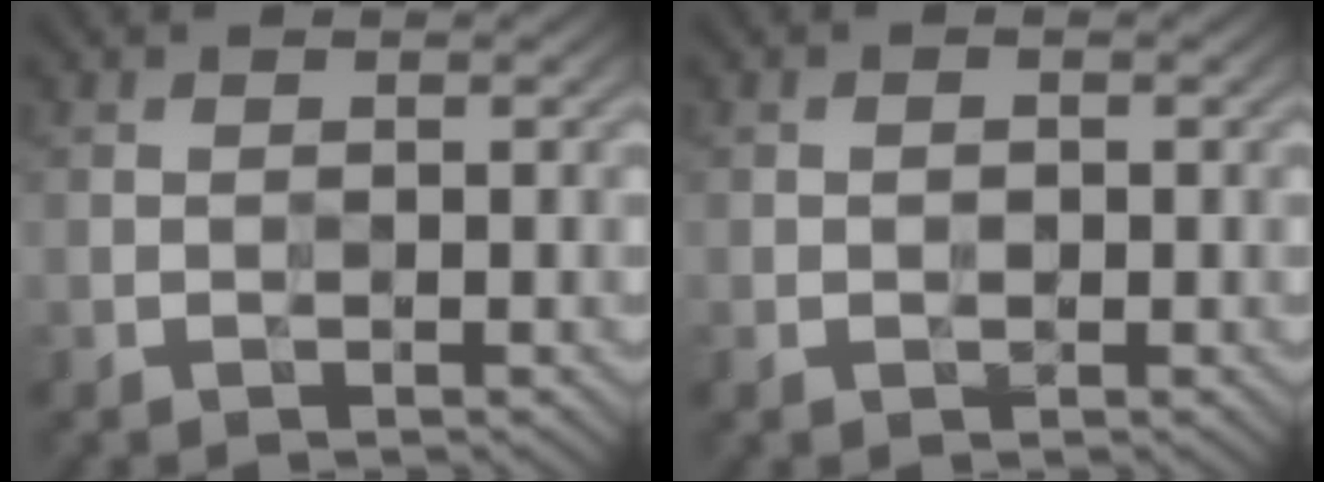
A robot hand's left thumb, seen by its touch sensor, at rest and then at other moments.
{"total": 1.1, "force": [-0.2, 0.8, 0.7], "torque": [-0.012, -0.002, -0.006]}